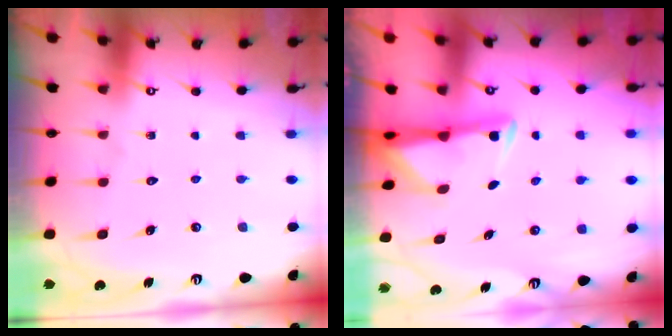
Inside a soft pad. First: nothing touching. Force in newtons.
{"total": 2.8, "press": 2.8, "slide": 0.5}